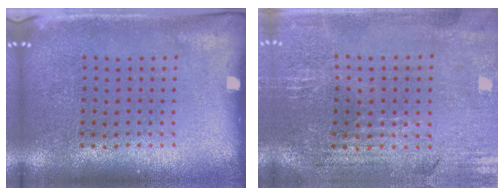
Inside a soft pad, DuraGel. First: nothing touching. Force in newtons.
{"total": 1.1, "press": 1.1, "slide": 0.3}